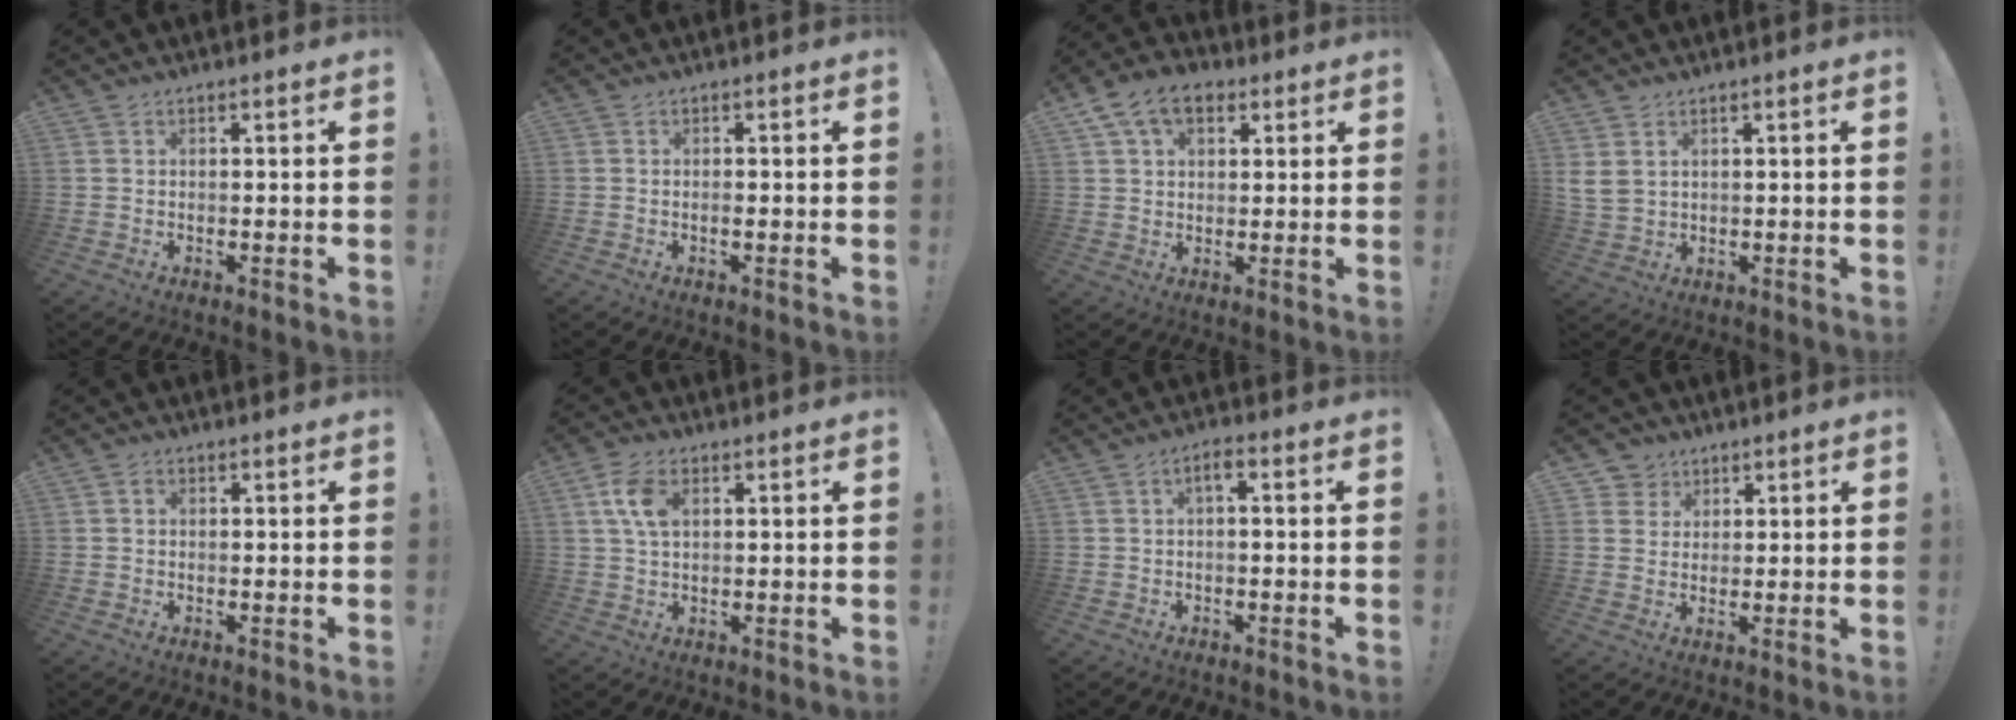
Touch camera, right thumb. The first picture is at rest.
{"total": 0.9, "force": [-0.5, 0.1, 0.7], "torque": [-0.016, 0.000, -0.009]}
{"total": 10.3, "force": [4.8, 6.9, 6.0], "torque": [-0.104, -0.003, 0.093]}
{"total": 4.5, "force": [2.3, 3.1, 2.4], "torque": [-0.047, -0.008, 0.045]}
{"total": 0.8, "force": [-0.1, 0.7, 0.4], "torque": [-0.009, 0.004, -0.001]}
{"total": 7.5, "force": [2.2, 4.4, 5.7], "torque": [-0.123, 0.005, 0.040]}
{"total": 2.6, "force": [-0.5, 0.6, 2.4], "torque": [-0.045, 0.006, -0.010]}
{"total": 4.6, "force": [2.5, 3.8, 0.3], "torque": [0.000, -0.017, 0.047]}